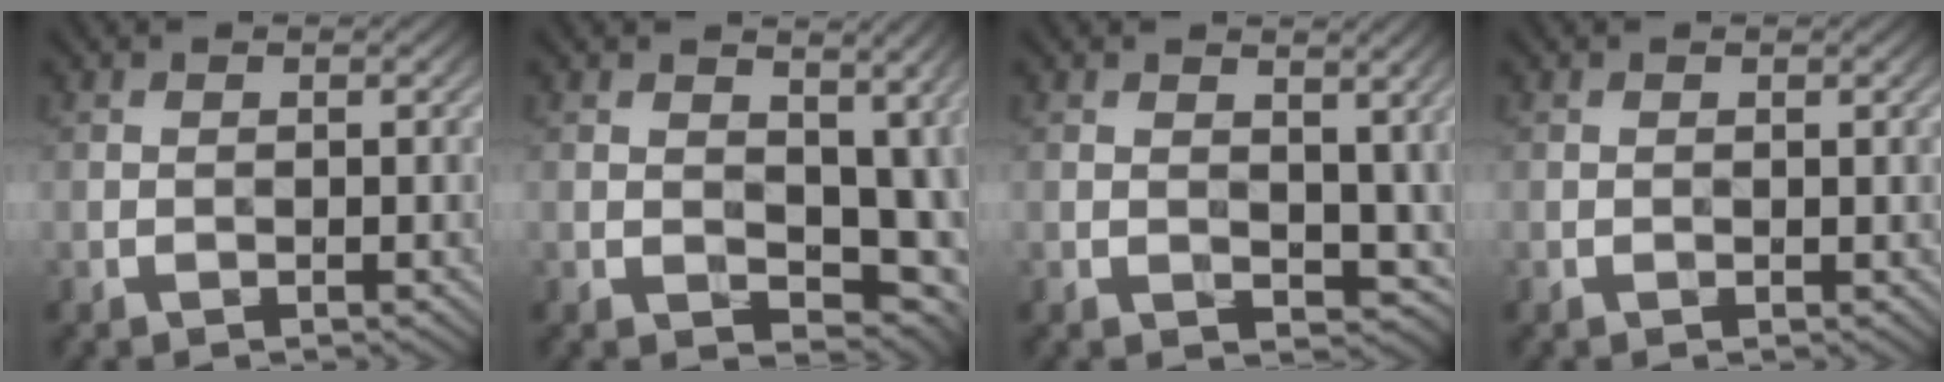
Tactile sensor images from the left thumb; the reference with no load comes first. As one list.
[{"total": 10.0, "force": [0.8, 6.5, 7.6], "torque": [-0.104, -0.016, 0.022]}, {"total": 6.4, "force": [0.9, 4.4, 4.6], "torque": [-0.068, -0.013, 0.020]}, {"total": 0.0}]